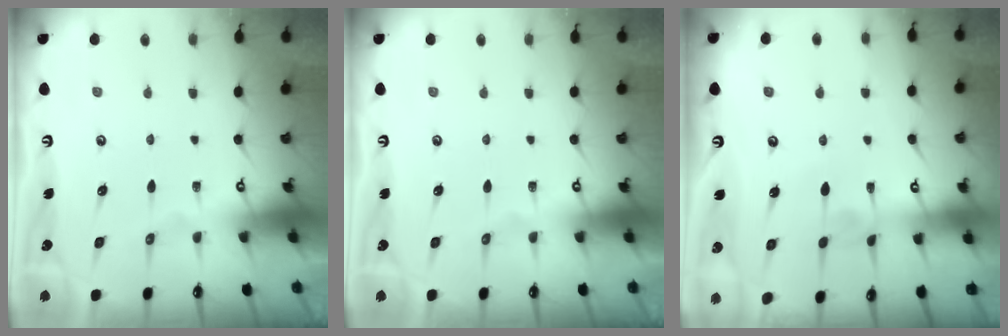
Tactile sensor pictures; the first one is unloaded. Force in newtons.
{"total": 0.0}
{"total": 3.3, "press": 3.3, "slide": 0.2}